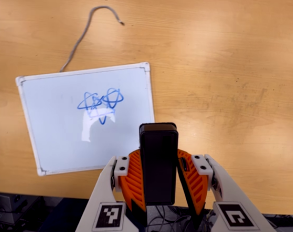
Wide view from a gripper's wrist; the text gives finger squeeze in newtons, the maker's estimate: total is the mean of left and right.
{"total": 5.9, "left": 5.6, "right": 6.2}